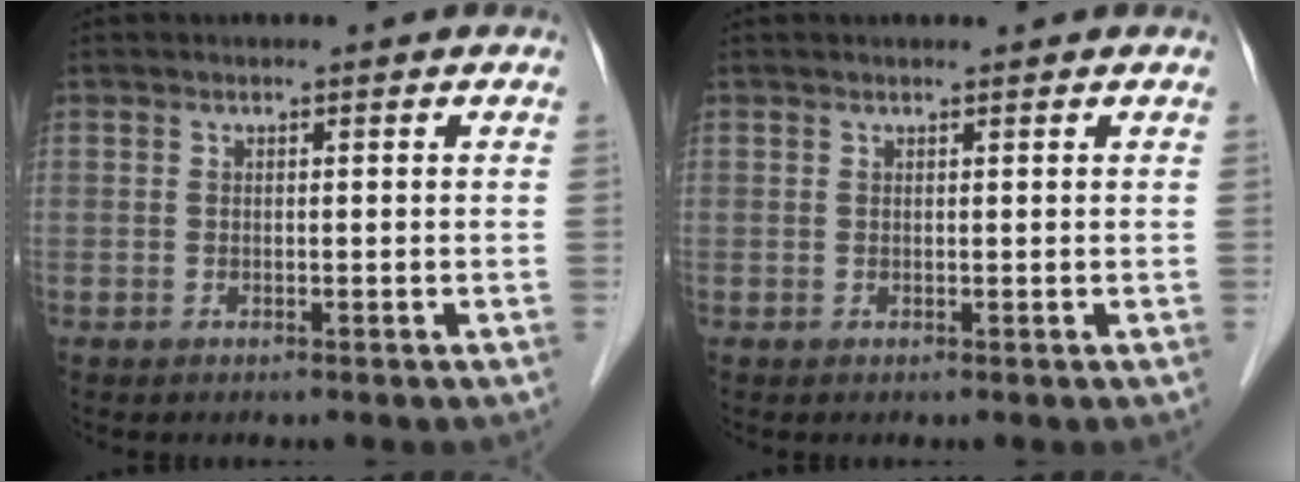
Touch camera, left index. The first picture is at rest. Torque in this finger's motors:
{"motor_torque": [0.17, -0.17, 0.02, 0.01]}